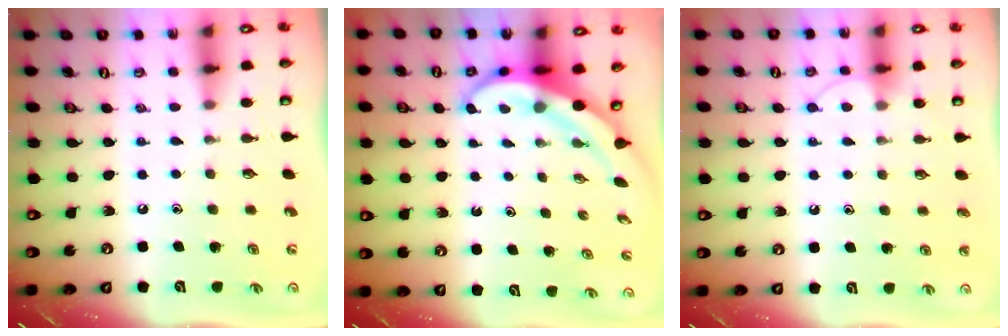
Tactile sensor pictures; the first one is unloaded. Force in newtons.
{"total": 4.1, "press": 4.1, "slide": 0.7}
{"total": 5.6, "press": 5.6, "slide": 0.5}